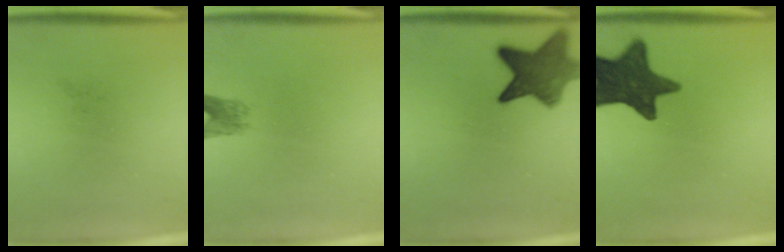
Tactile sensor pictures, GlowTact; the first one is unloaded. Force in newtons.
{"total": 2.2}
{"total": 9.3}
{"total": 14.6}